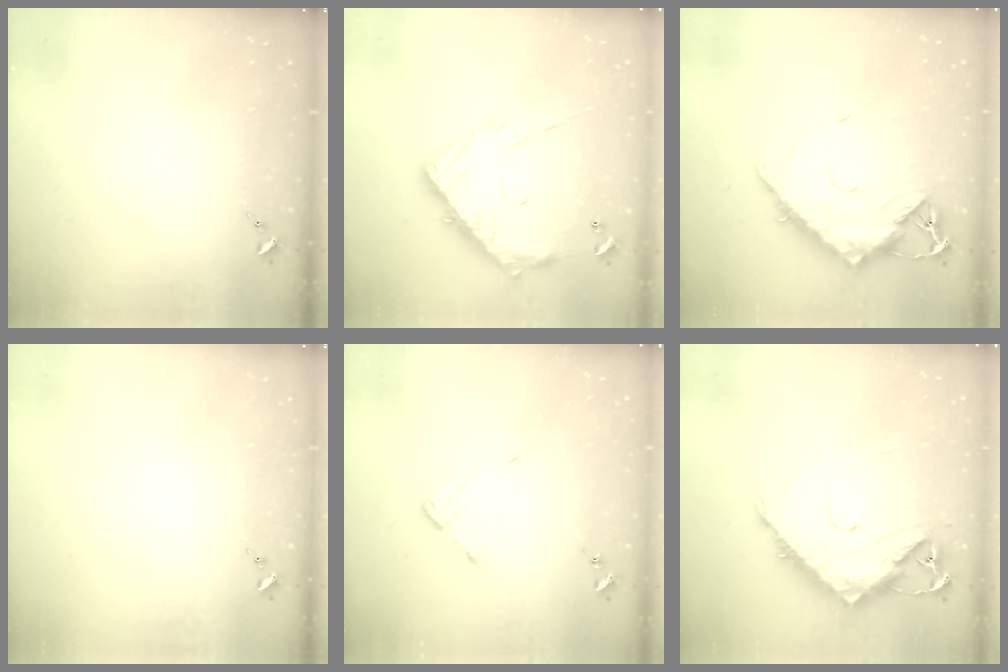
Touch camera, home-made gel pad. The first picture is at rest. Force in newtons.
{"total": 18.0, "press": 18.0, "slide": 1.4}
{"total": 14.5, "press": 14.4, "slide": 1.4}
{"total": 0.0}
{"total": 3.4, "press": 3.4, "slide": 0.4}
{"total": 14.6, "press": 14.5, "slide": 1.1}